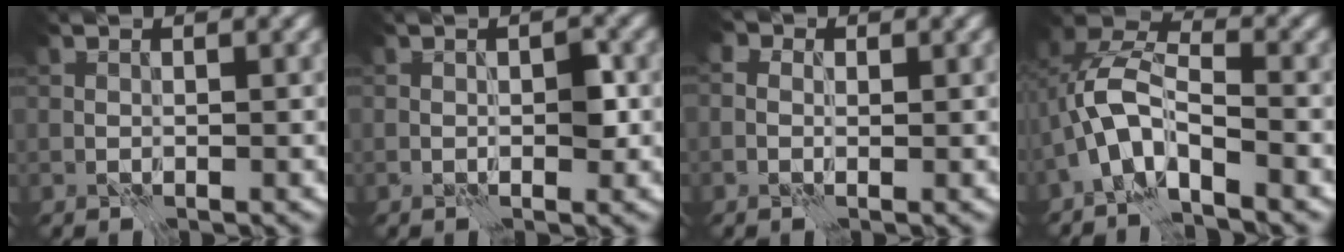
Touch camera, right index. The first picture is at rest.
{"total": 1.4, "force": [0.4, 0.4, 1.3], "torque": [-0.017, 0.001, 0.008]}
{"total": 1.2, "force": [0.1, 1.0, 0.7], "torque": [-0.012, 0.008, -0.009]}
{"total": 5.0, "force": [-2.5, 1.9, 3.9], "torque": [-0.072, 0.018, -0.059]}